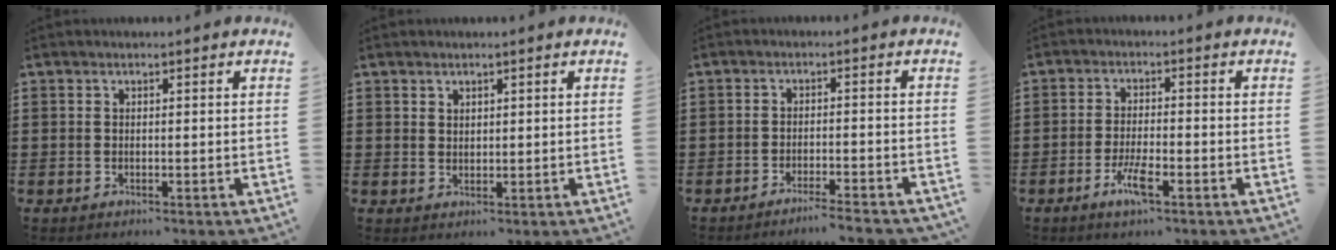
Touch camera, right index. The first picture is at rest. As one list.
[{"total": 1.4, "force": [1.2, 0.8, 0.1], "torque": [-0.004, 0.002, 0.024]}, {"total": 2.9, "force": [-2.7, -0.3, 0.9], "torque": [-0.017, -0.001, -0.055]}, {"total": 4.8, "force": [-2.4, 1.0, 4.0], "torque": [-0.084, -0.006, -0.046]}]